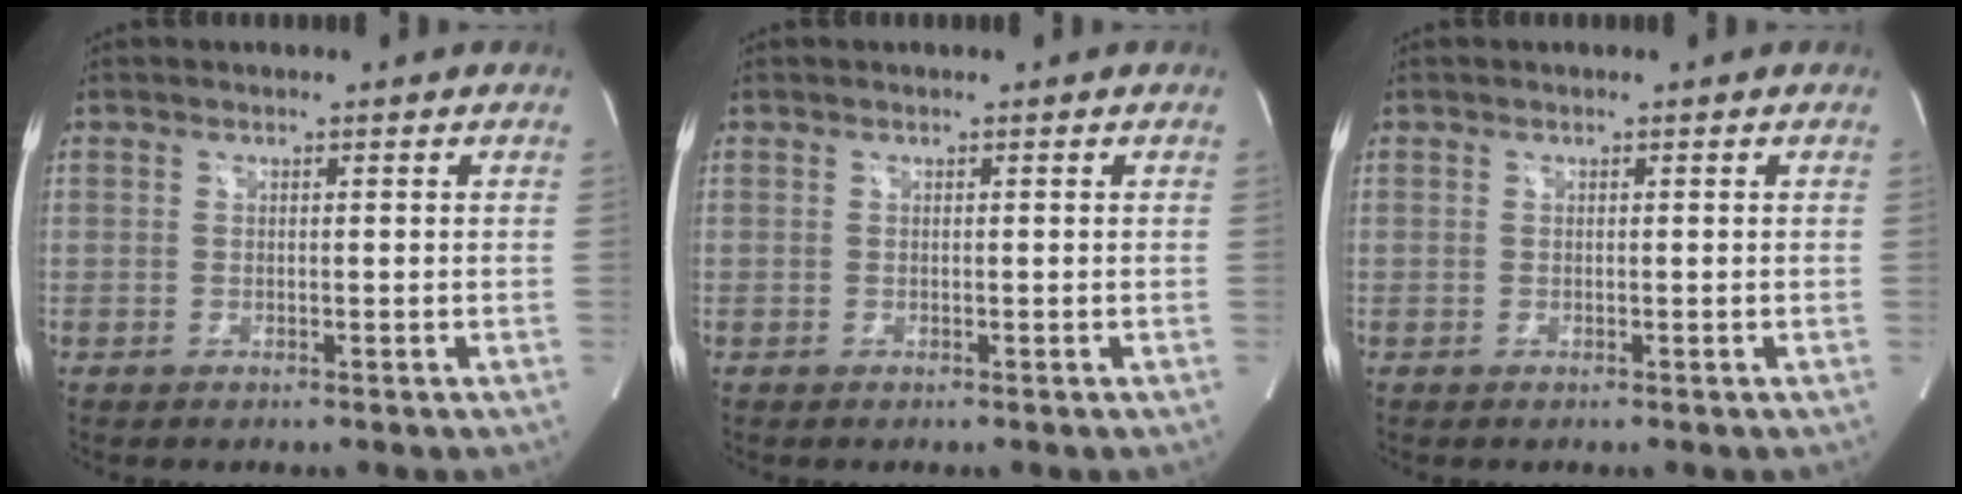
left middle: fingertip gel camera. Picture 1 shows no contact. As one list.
[{"total": 0.0}, {"total": 0.0}]